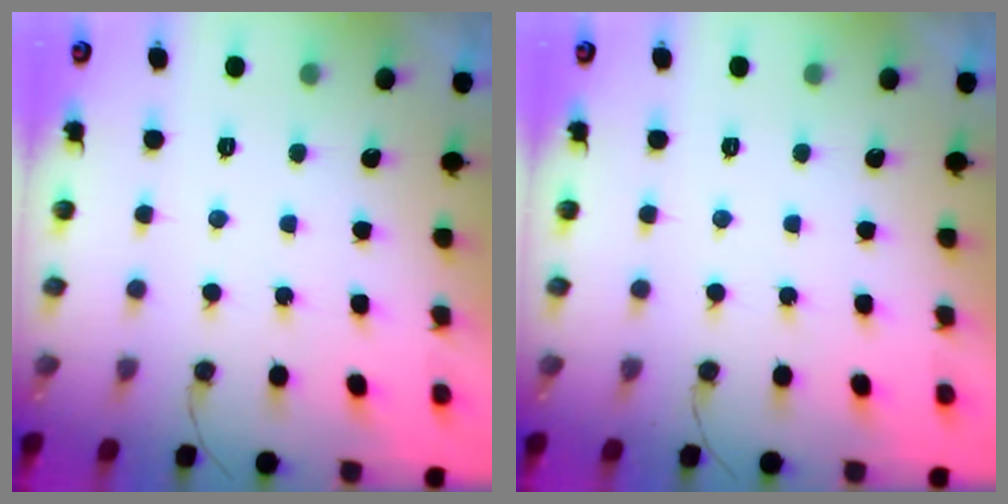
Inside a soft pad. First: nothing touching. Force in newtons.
{"total": 0.0}